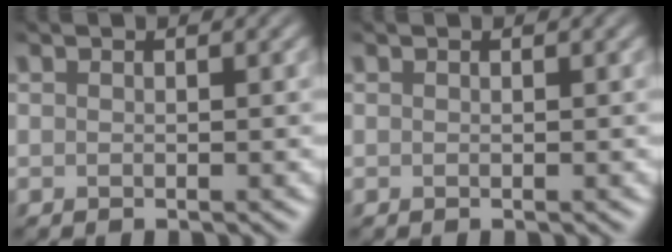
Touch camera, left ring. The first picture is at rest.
{"total": 0.0}